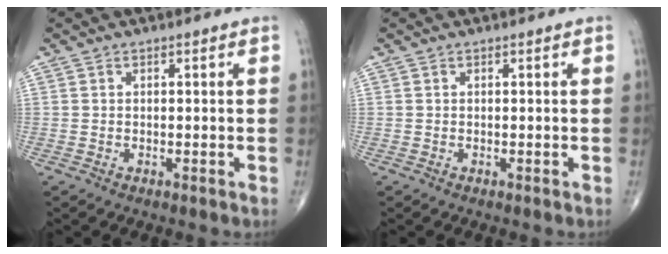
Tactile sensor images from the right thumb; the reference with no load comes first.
{"total": 0.0}